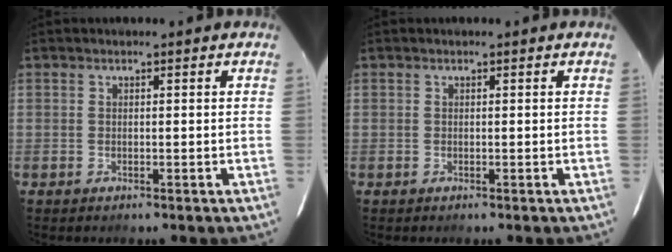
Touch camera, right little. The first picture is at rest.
{"total": 0.0}